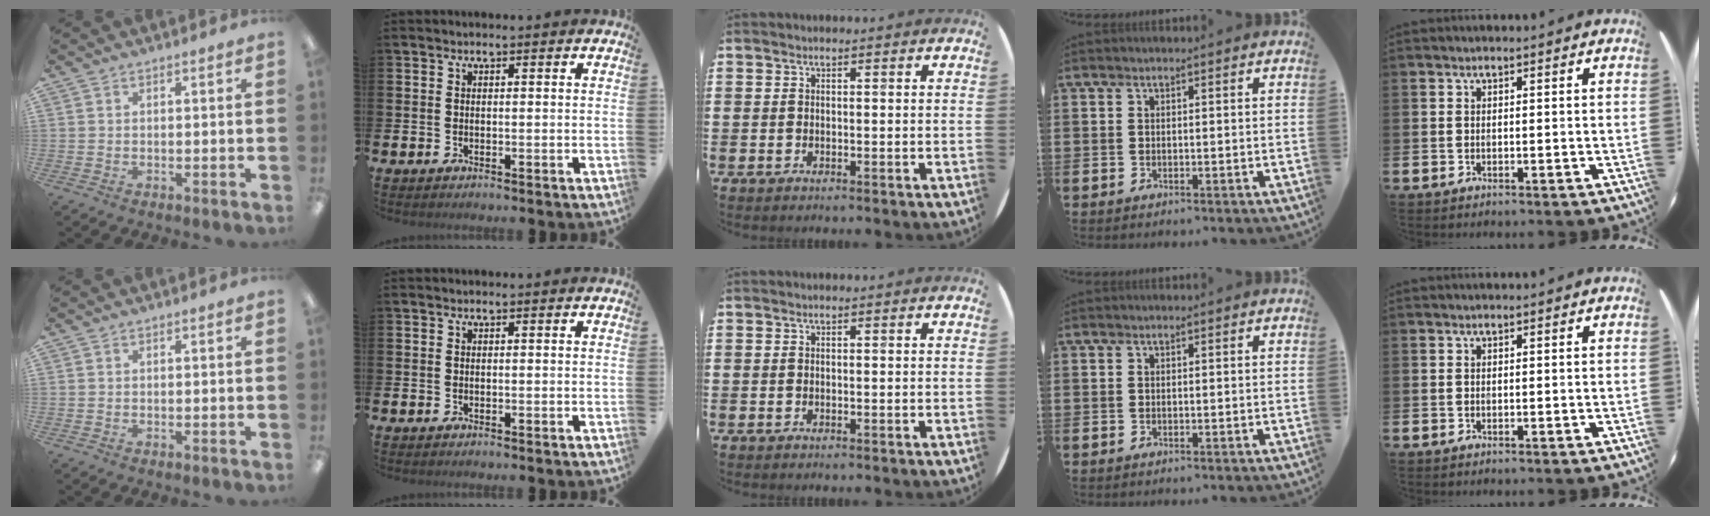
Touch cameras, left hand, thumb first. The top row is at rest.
{}